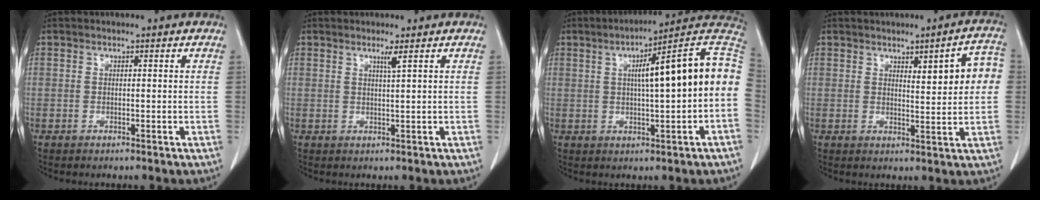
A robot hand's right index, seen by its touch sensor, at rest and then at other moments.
{"total": 1.4, "force": [0.8, -0.5, 1.0], "torque": [-0.026, -0.008, 0.018]}
{"total": 15.7, "force": [1.5, 1.5, 15.5], "torque": [-0.215, 0.039, 0.017]}
{"total": 7.0, "force": [1.8, 1.5, 6.6], "torque": [-0.081, 0.013, 0.023]}